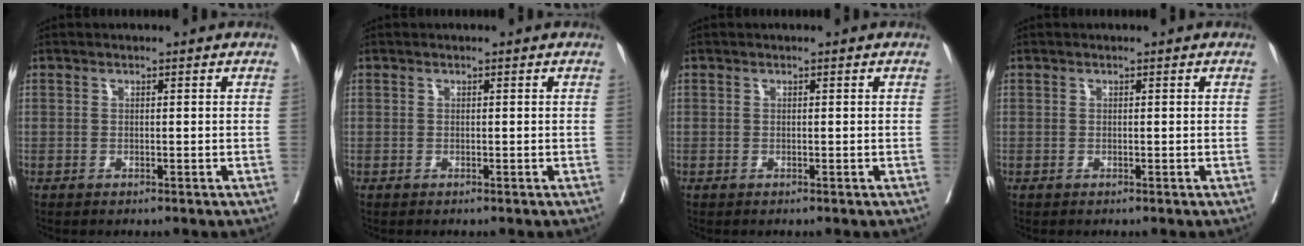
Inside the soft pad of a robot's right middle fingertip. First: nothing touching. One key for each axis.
{"total": 0.0}
{"total": 0.0}
{"total": 0.0}